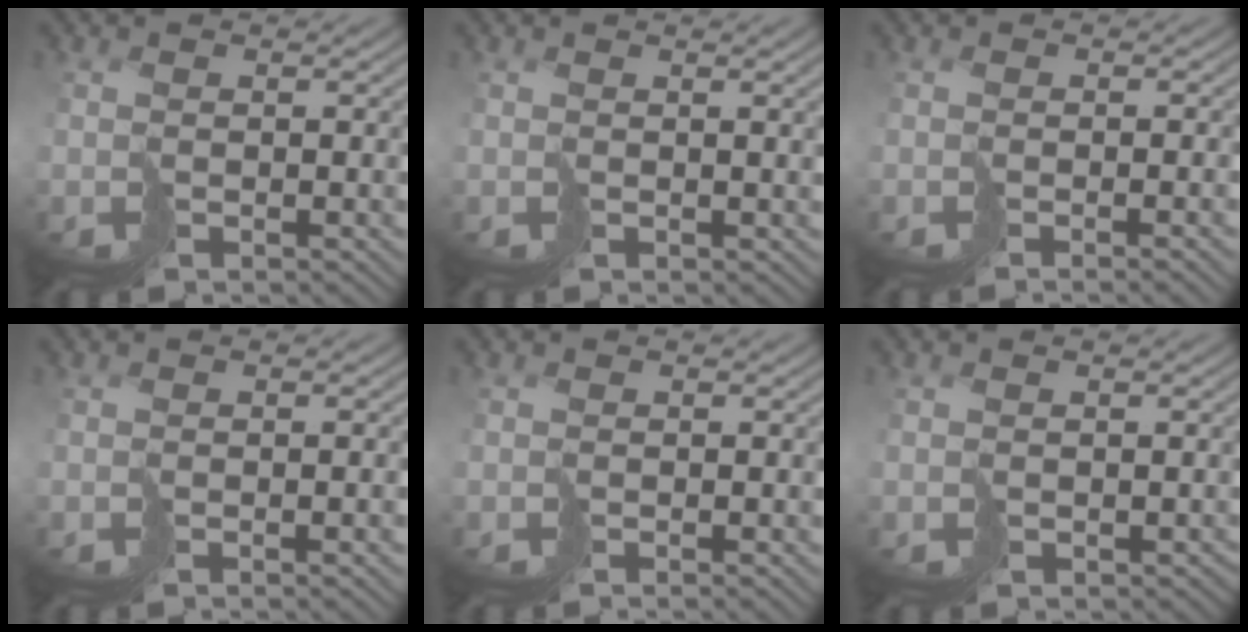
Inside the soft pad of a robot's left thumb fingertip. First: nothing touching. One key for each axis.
{"total": 1.8, "fx": 1.1, "fy": -0.3, "fz": 1.4, "tx": -0.022, "ty": 0.004, "tz": 0.024}
{"total": 1.7, "fx": -1.3, "fy": -0.5, "fz": 0.9, "tx": -0.010, "ty": 0.002, "tz": -0.019}
{"total": 1.1, "fx": -0.7, "fy": 0.0, "fz": 0.9, "tx": -0.009, "ty": 0.003, "tz": -0.009}
{"total": 0.7, "fx": -0.6, "fy": -0.3, "fz": 0.1, "tx": 0.001, "ty": 0.002, "tz": -0.011}
{"total": 0.8, "fx": -0.4, "fy": 0.7, "fz": 0.3, "tx": 0.002, "ty": -0.003, "tz": -0.007}